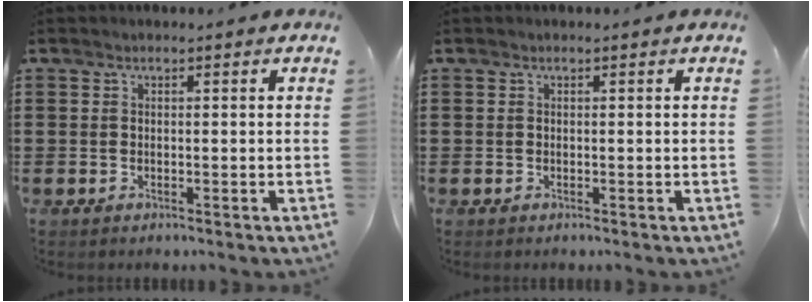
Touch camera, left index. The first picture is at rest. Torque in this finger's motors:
{"motor_torque": [-0.05, -0.04, 0.00, 0.00]}